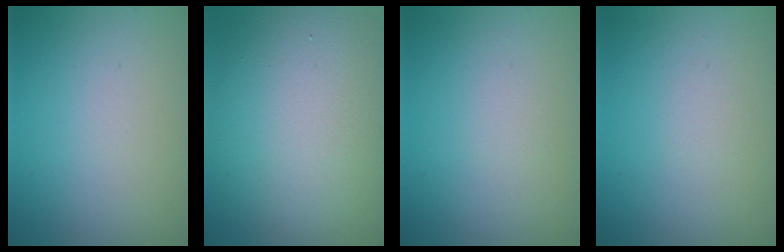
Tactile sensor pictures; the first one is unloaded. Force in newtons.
{"total": 12.6, "press": 12.6, "slide": 0.9}
{"total": 0.5, "press": 0.5, "slide": 0.1}
{"total": 0.5, "press": 0.5, "slide": 0.0}